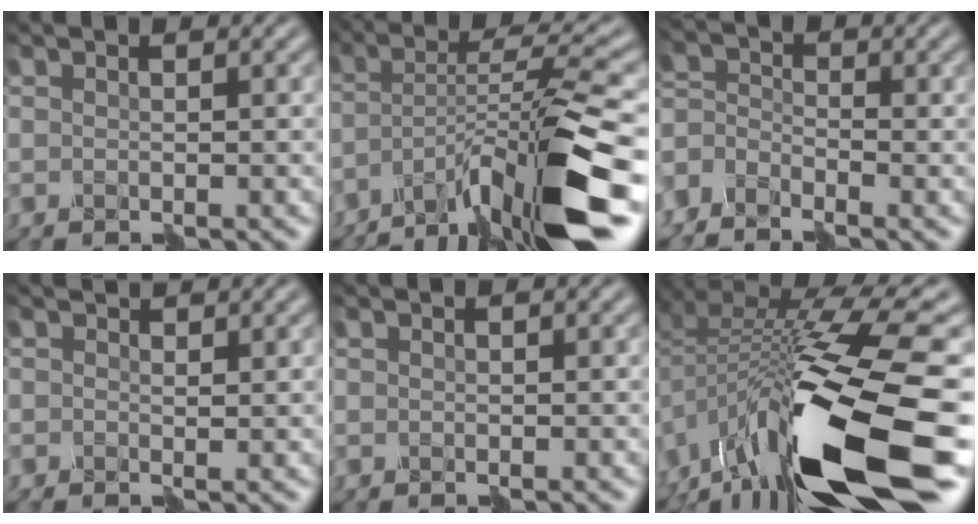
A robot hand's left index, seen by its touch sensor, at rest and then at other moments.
{"total": 11.6, "force": [-7.5, 1.6, 8.6], "torque": [-0.147, 0.024, -0.134]}
{"total": 3.7, "force": [-3.3, 1.6, 0.9], "torque": [-0.038, 0.005, -0.076]}
{"total": 0.5, "force": [0.4, 0.3, -0.1], "torque": [-0.005, 0.008, 0.005]}
{"total": 0.0}
{"total": 16.0, "force": [-7.4, 4.6, 13.4], "torque": [-0.236, 0.007, -0.131]}